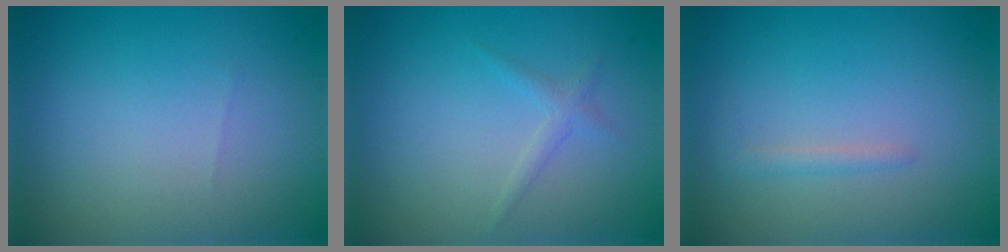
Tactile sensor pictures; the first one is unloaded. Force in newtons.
{"total": 1.0, "press": 1.0, "slide": 0.1}
{"total": 0.9, "press": 0.9, "slide": 0.1}